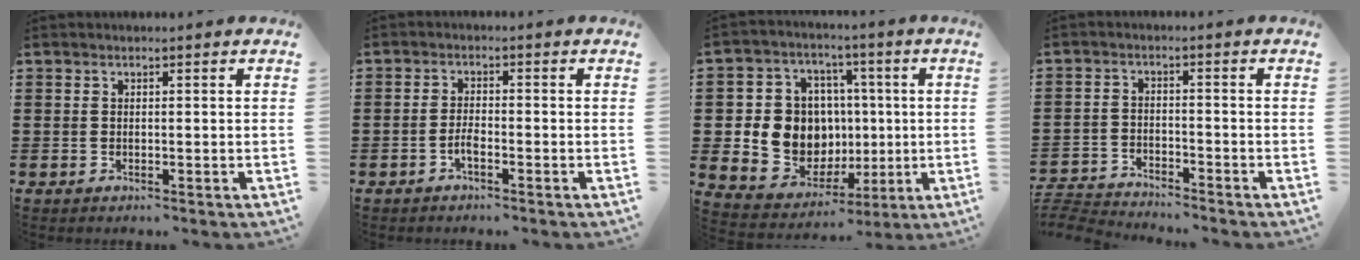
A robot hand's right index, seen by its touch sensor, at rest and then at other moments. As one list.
[{"total": 2.2, "force": [-1.2, 0.5, 1.7], "torque": [-0.040, -0.002, -0.025]}, {"total": 10.6, "force": [0.1, 9.8, 4.1], "torque": [-0.101, 0.007, 0.013]}, {"total": 3.7, "force": [-3.7, 0.2, 0.0], "torque": [-0.021, -0.004, -0.084]}]